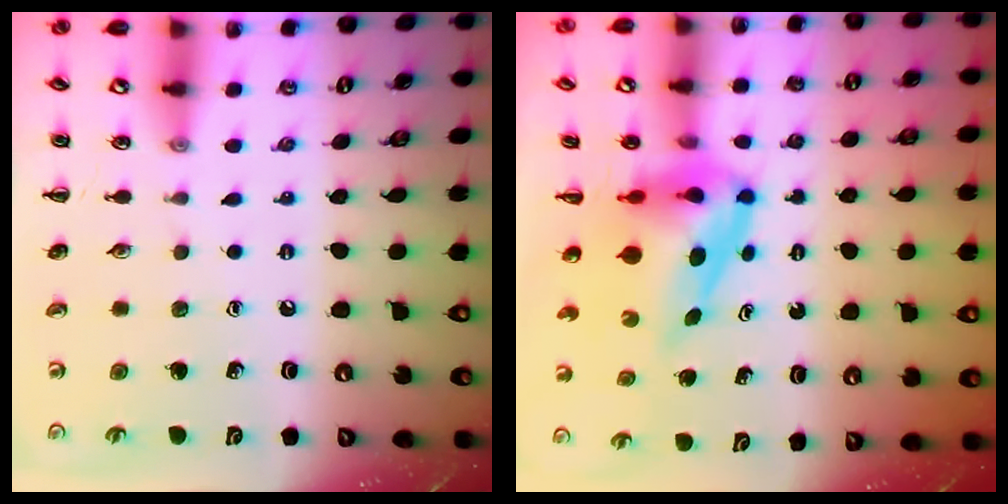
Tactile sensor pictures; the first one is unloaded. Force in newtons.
{"total": 5.8, "press": 5.6, "slide": 1.7}